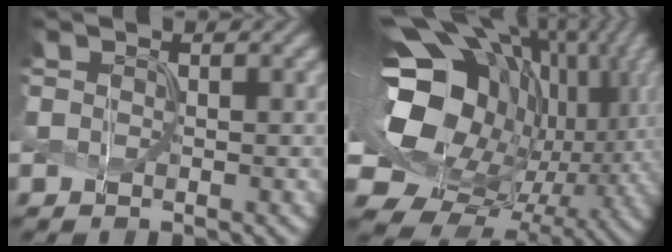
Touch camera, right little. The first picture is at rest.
{"total": 20.1, "force": [1.8, 14.3, 14.0], "torque": [-0.269, -0.026, 0.059]}